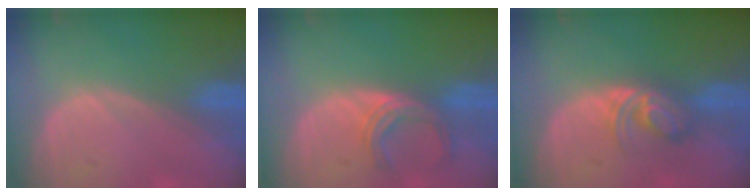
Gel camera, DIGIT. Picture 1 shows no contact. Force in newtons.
{"total": 4.9, "press": 4.5, "slide": 1.9}
{"total": 5.7, "press": 4.9, "slide": 2.9}